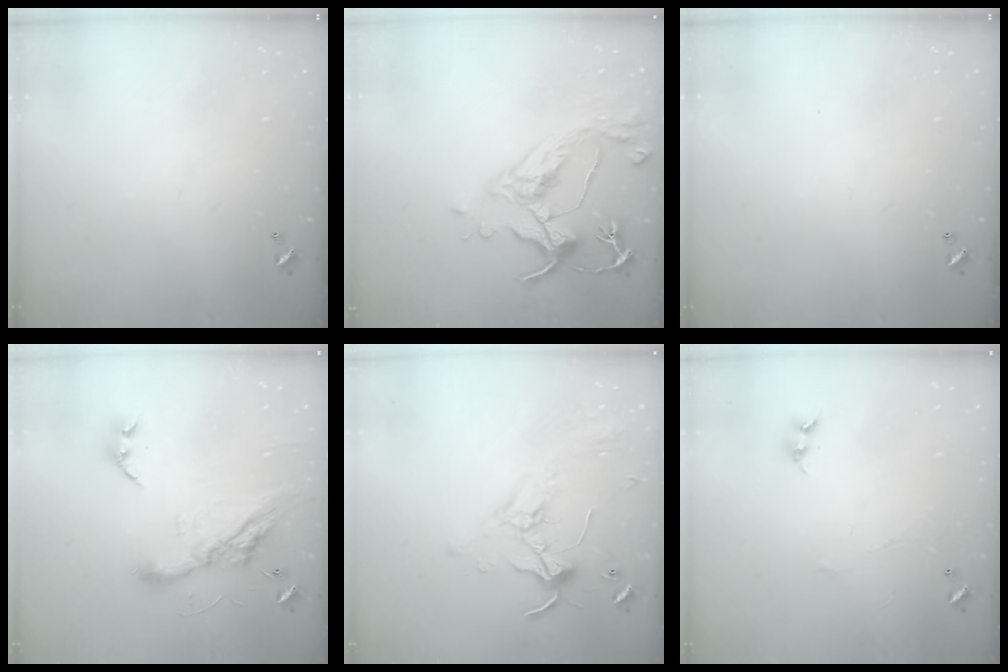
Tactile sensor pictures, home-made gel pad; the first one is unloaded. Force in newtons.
{"total": 5.0, "press": 4.8, "slide": 1.4}
{"total": 0.0}
{"total": 13.4, "press": 13.3, "slide": 0.8}
{"total": 1.7, "press": 1.6, "slide": 0.2}
{"total": 0.6, "press": 0.3, "slide": 0.5}